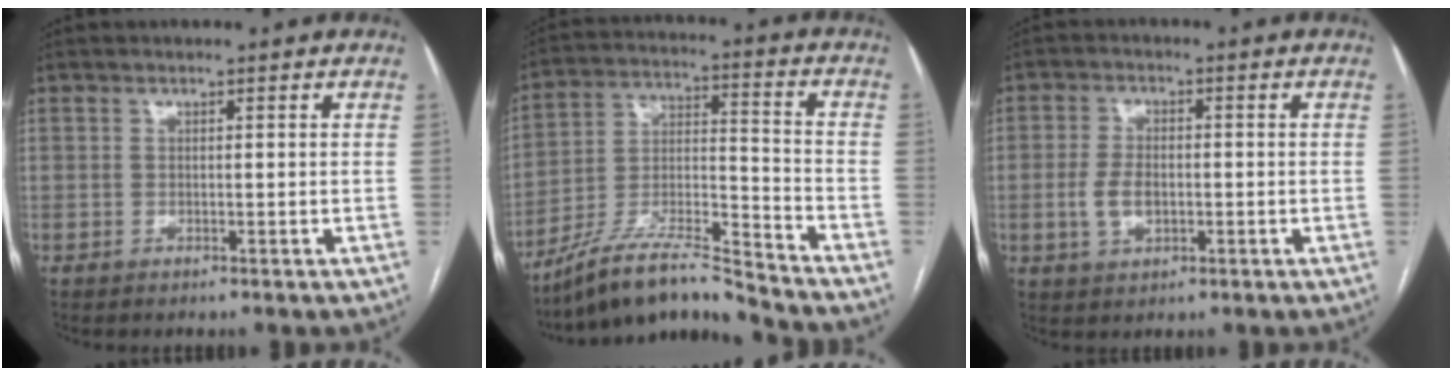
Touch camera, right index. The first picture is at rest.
{"total": 13.8, "force": [-12.7, 0.1, 5.4], "torque": [-0.099, 0.018, -0.231]}
{"total": 4.6, "force": [-0.9, 2.7, 3.7], "torque": [-0.077, 0.005, -0.013]}